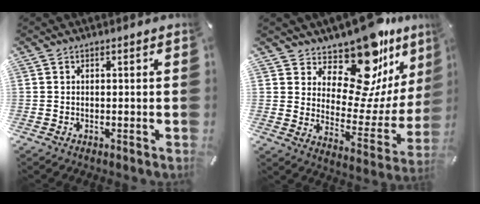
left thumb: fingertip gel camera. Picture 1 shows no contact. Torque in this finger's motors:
{"motor_torque": [1.66, 1.58, 0.07, -0.24, -0.03]}